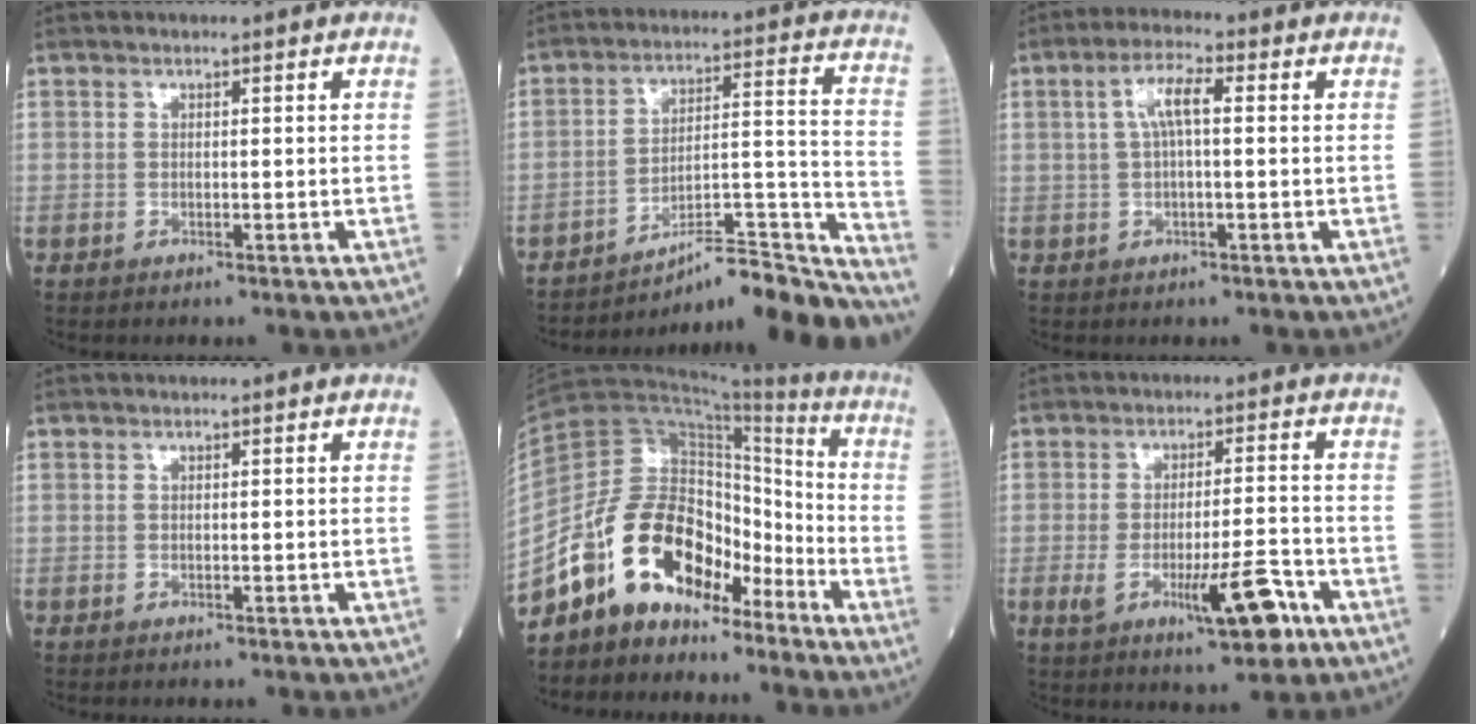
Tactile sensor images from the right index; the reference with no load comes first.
{"total": 17.2, "force": [-16.5, -1.1, 4.7], "torque": [-0.048, 0.039, -0.245]}
{"total": 5.0, "force": [1.0, 1.0, 4.8], "torque": [-0.099, 0.015, 0.019]}
{"total": 0.0}
{"total": 16.3, "force": [-11.0, 8.5, 8.5], "torque": [-0.162, 0.056, -0.195]}
{"total": 9.9, "force": [-3.8, 2.0, 9.0], "torque": [-0.142, -0.007, -0.051]}